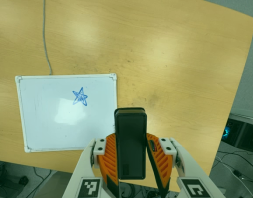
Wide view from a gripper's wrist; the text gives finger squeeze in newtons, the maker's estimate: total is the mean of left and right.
{"total": 4.1, "left": 3.4, "right": 4.9}